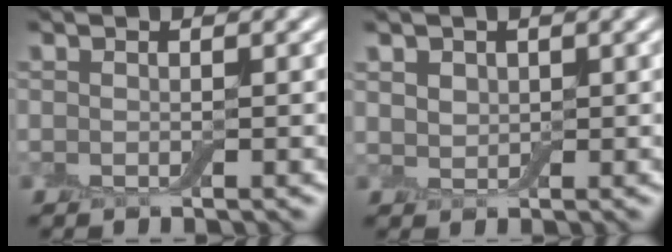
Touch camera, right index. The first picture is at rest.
{"total": 2.3, "force": [1.3, 1.7, 0.9], "torque": [-0.025, 0.007, 0.023]}